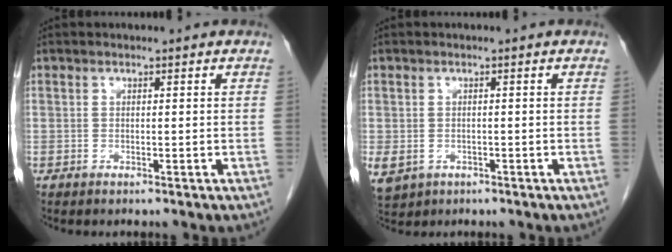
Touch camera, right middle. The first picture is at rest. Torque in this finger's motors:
{"motor_torque": [0.65, -0.35, 0.31, 0.08]}